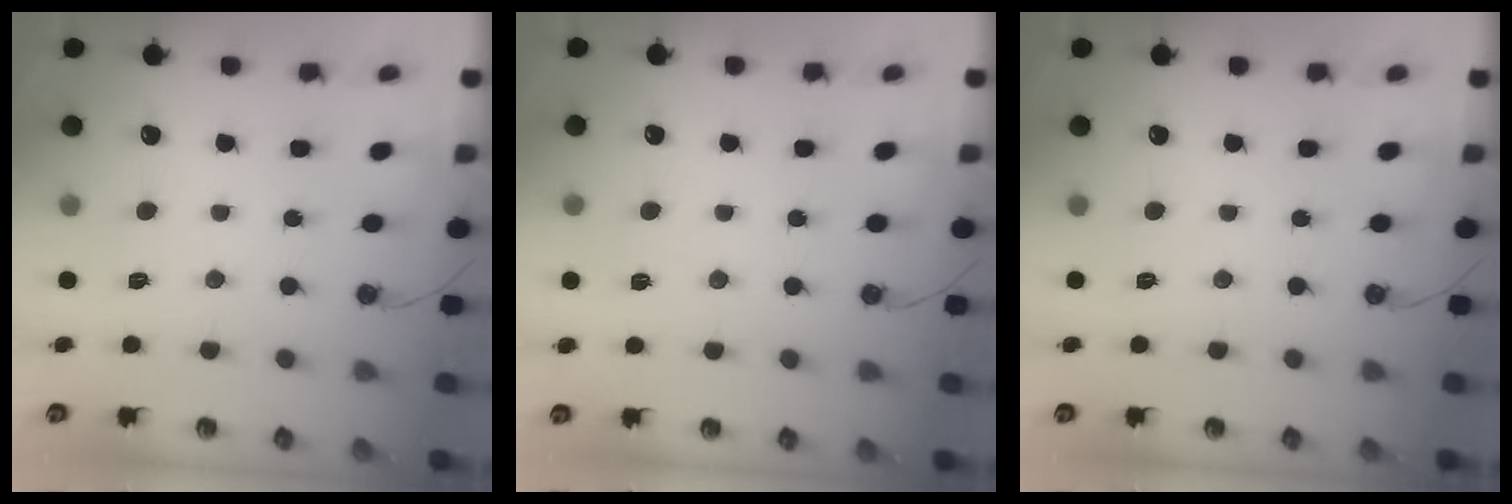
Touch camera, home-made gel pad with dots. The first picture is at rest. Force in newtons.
{"total": 4.3, "press": 4.2, "slide": 0.5}
{"total": 0.0}